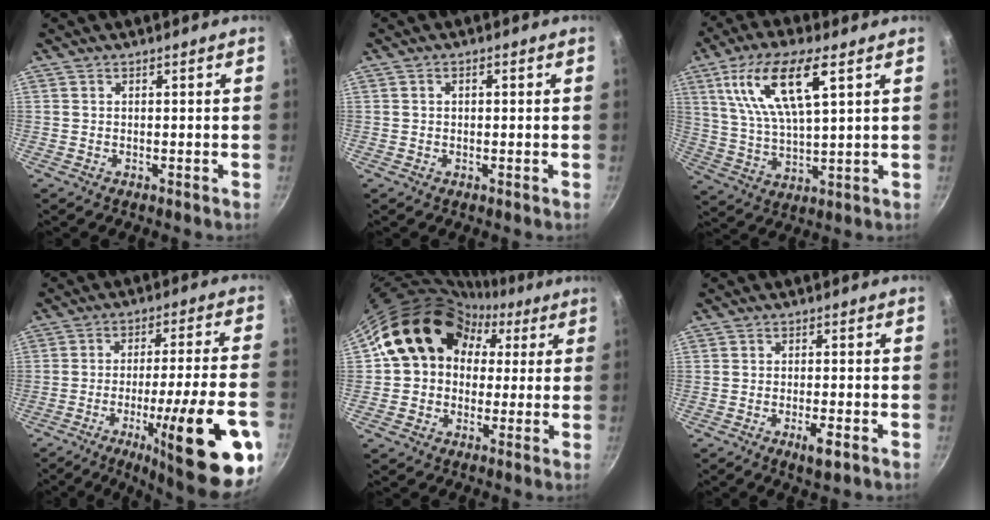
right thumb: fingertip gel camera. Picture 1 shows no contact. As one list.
[{"total": 1.1, "force": [0.1, 0.7, 0.8], "torque": [-0.014, 0.007, 0.002]}, {"total": 15.3, "force": [6.4, 4.9, 13.0], "torque": [-0.247, -0.012, 0.125]}, {"total": 24.3, "force": [-9.8, 4.4, 21.9], "torque": [-0.289, 0.029, -0.137]}, {"total": 16.4, "force": [3.7, 13.6, 8.3], "torque": [-0.103, 0.041, 0.049]}, {"total": 3.9, "force": [-1.8, 0.9, 3.4], "torque": [-0.059, 0.006, -0.029]}]